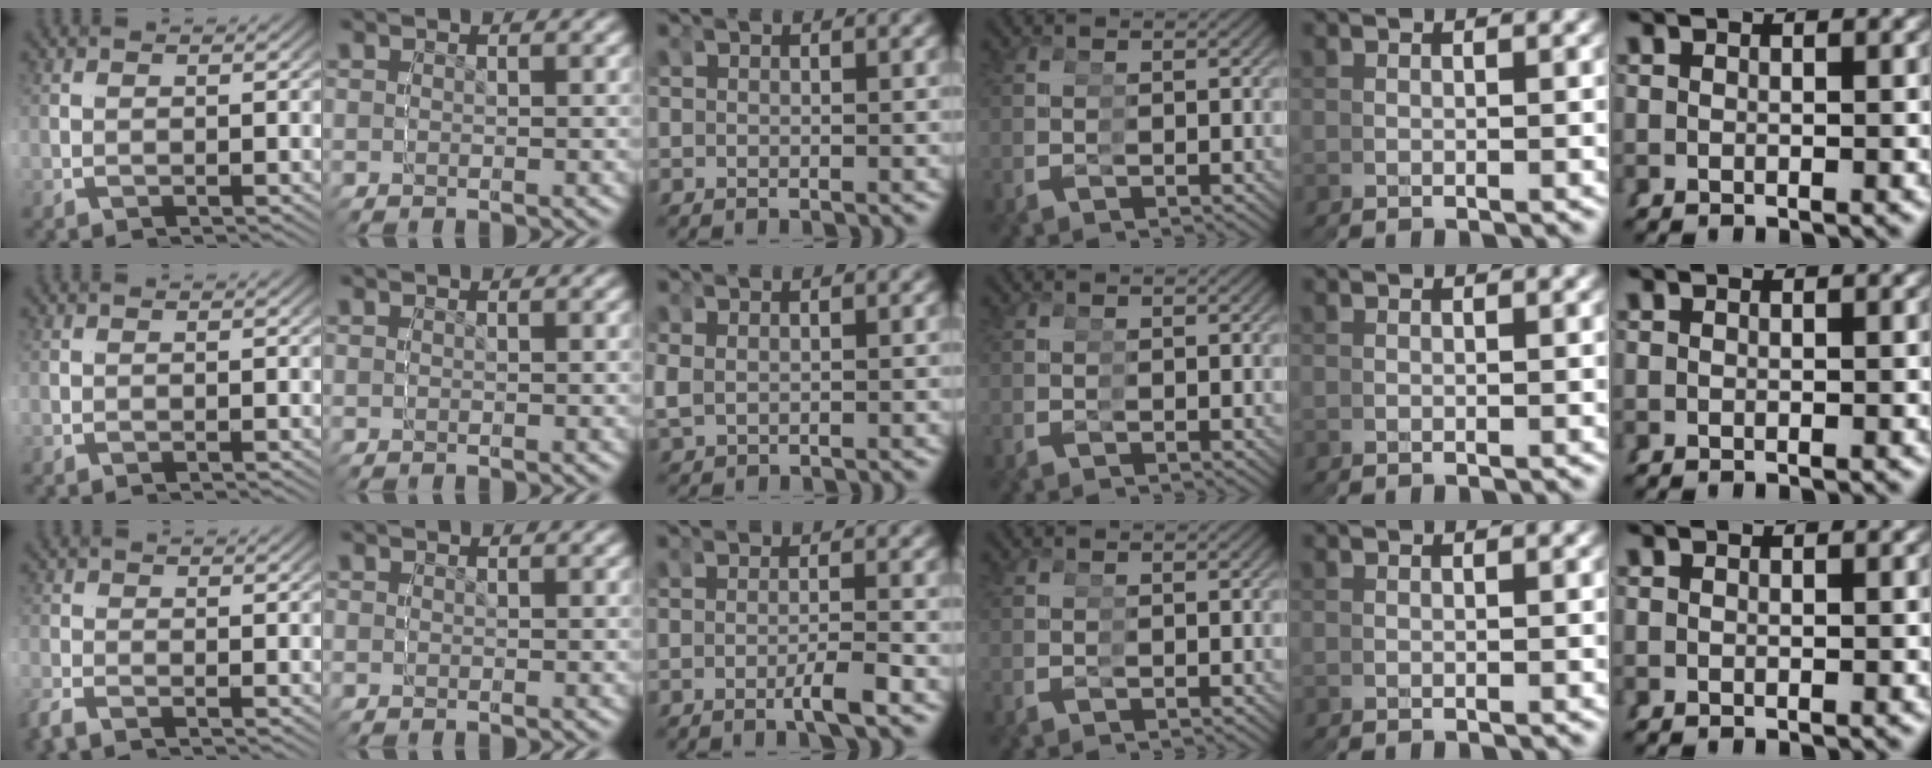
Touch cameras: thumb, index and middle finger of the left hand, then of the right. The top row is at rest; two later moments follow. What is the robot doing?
{"motion": "grasp_and_lifting", "object": "glasses"}